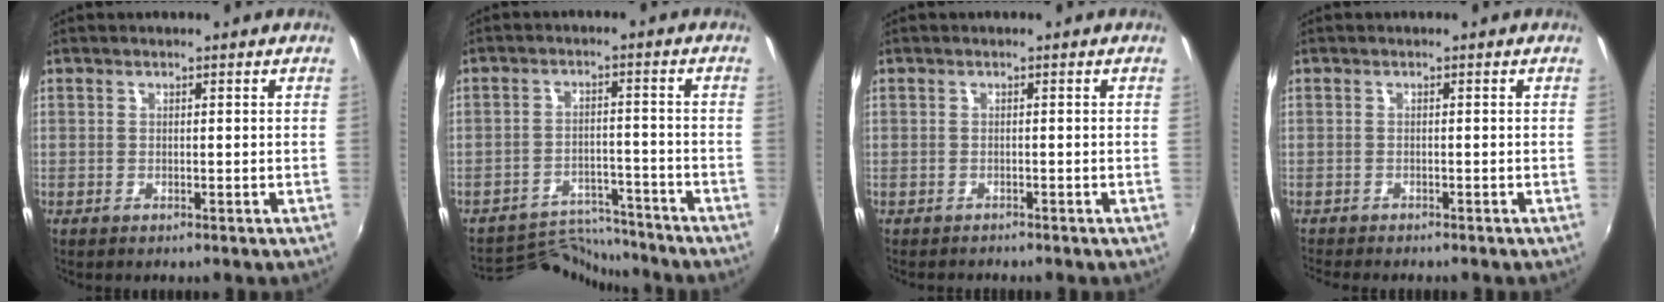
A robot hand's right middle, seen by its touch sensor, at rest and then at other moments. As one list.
[{"total": 10.0, "force": [-10.0, 1.1, 0.5], "torque": [-0.031, 0.010, -0.159]}, {"total": 1.2, "force": [-1.2, 0.0, -0.1], "torque": [-0.006, -0.005, -0.019]}, {"total": 3.0, "force": [-2.9, 0.2, 0.9], "torque": [-0.028, -0.020, -0.051]}]